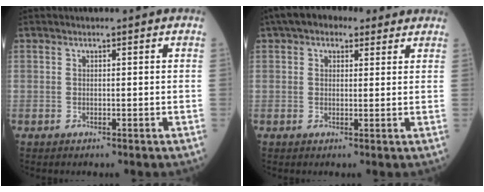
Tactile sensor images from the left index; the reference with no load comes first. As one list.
[{"total": 6.7, "force": [4.6, 3.5, 3.4], "torque": [-0.055, 0.042, 0.072]}]